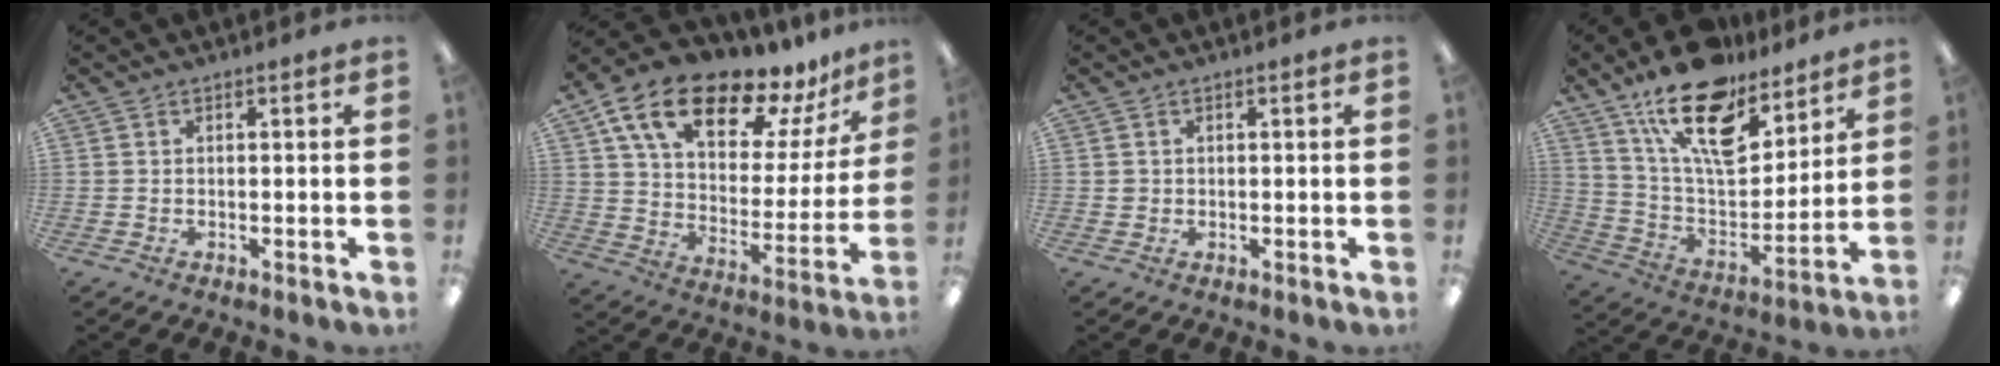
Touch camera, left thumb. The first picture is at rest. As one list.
[{"total": 19.4, "force": [14.4, 7.7, 10.4], "torque": [-0.189, -0.090, 0.249]}, {"total": 1.1, "force": [0.1, 1.1, 0.0], "torque": [-0.002, 0.004, 0.001]}, {"total": 20.2, "force": [13.9, 9.2, 11.4], "torque": [-0.195, -0.082, 0.245]}]